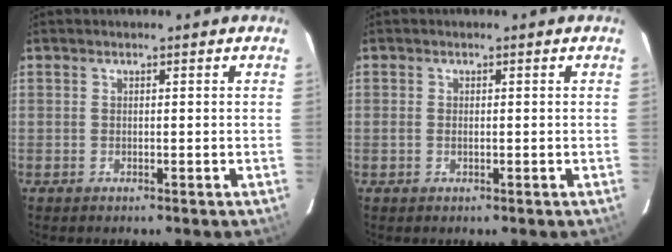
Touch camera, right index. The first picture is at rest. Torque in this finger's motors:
{"motor_torque": [-0.05, 0.10, -0.05, 0.00]}